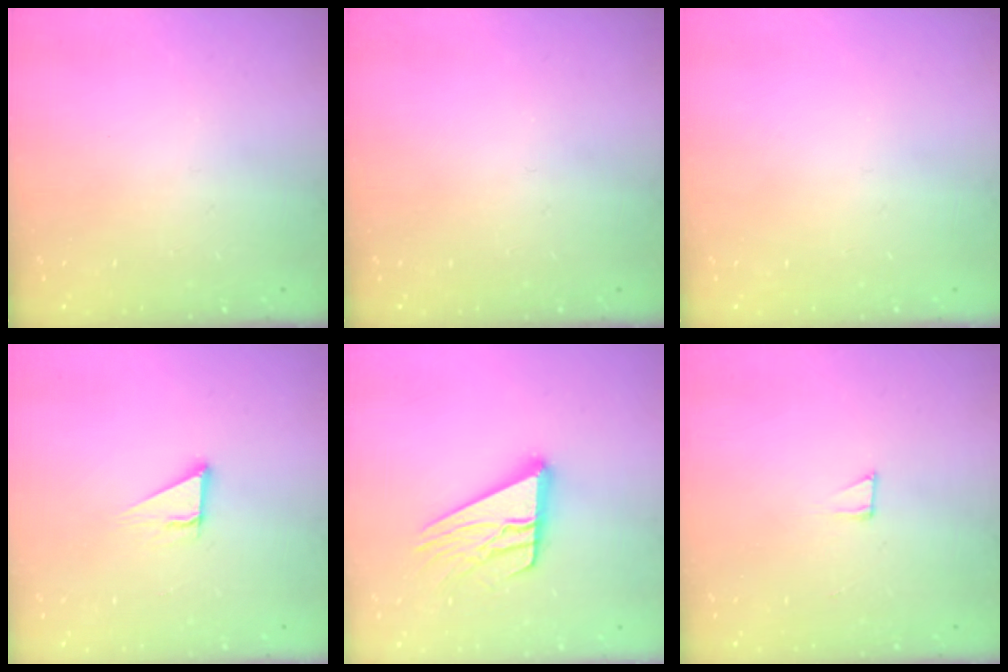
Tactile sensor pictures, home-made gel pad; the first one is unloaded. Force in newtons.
{"total": 0.0}
{"total": 0.0}
{"total": 4.0, "press": 4.0, "slide": 0.2}
{"total": 15.4, "press": 15.3, "slide": 1.4}
{"total": 3.6, "press": 3.6, "slide": 0.3}